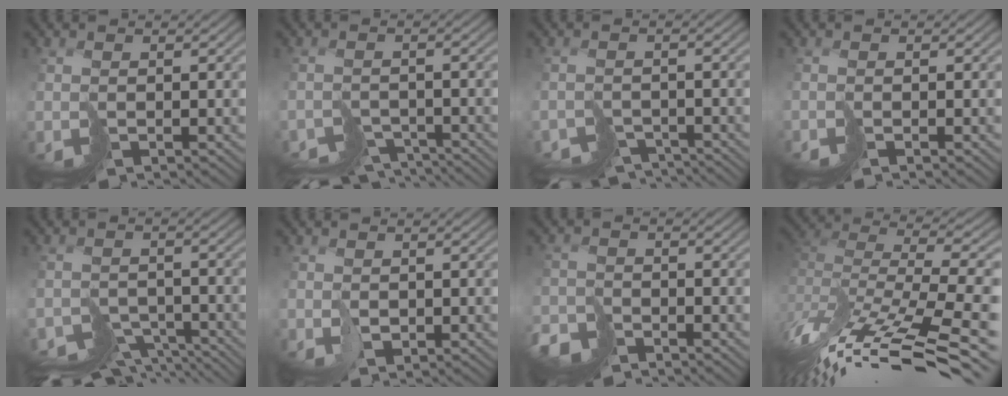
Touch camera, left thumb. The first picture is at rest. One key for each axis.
{"total": 5.9, "fx": -5.3, "fy": 2.2, "fz": 1.5, "tx": -0.012, "ty": -0.016, "tz": -0.082}
{"total": 5.1, "fx": -4.7, "fy": 1.8, "fz": 0.8, "tx": 0.002, "ty": -0.015, "tz": -0.075}
{"total": 1.0, "fx": -0.8, "fy": -0.4, "fz": -0.2, "tx": 0.009, "ty": 0.003, "tz": -0.021}
{"total": 7.9, "fx": -7.1, "fy": 2.9, "fz": 1.9, "tx": -0.017, "ty": -0.018, "tz": -0.102}
{"total": 0.8, "fx": 0.4, "fy": 0.7, "fz": 0.2, "tx": -0.002, "ty": 0.002, "tz": 0.009}
{"total": 4.2, "fx": -3.8, "fy": 1.4, "fz": 1.1, "tx": -0.016, "ty": 0.000, "tz": -0.084}
{"total": 14.1, "fx": -6.5, "fy": 4.1, "fz": 11.8, "tx": -0.237, "ty": 0.013, "tz": -0.101}